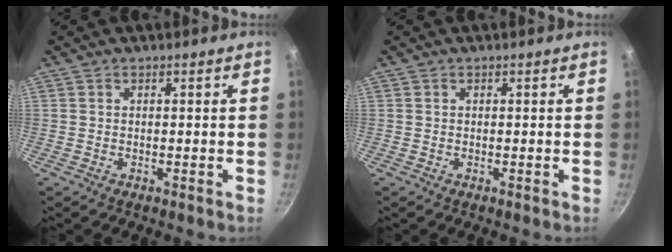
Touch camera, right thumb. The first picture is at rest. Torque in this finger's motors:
{"motor_torque": [0.00, 0.00, -0.24, 0.24, 0.03]}